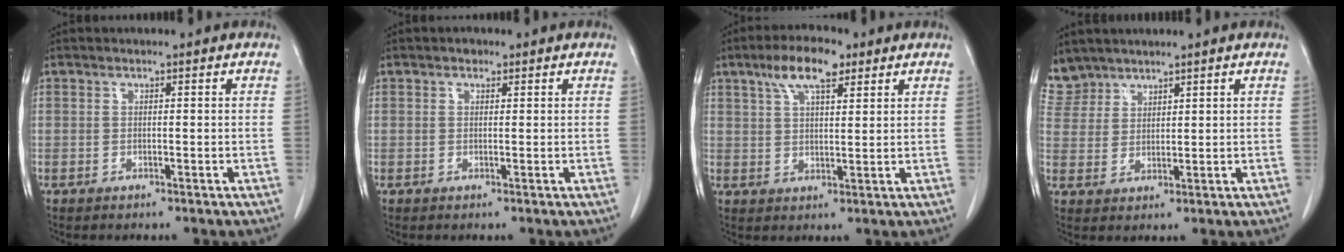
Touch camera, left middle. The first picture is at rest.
{"total": 0.8, "force": [0.5, 0.6, 0.3], "torque": [-0.005, 0.002, 0.005]}
{"total": 7.6, "force": [4.6, 2.4, 5.6], "torque": [-0.108, 0.015, 0.079]}
{"total": 5.1, "force": [4.6, 2.1, -0.4], "torque": [0.009, 0.006, 0.101]}